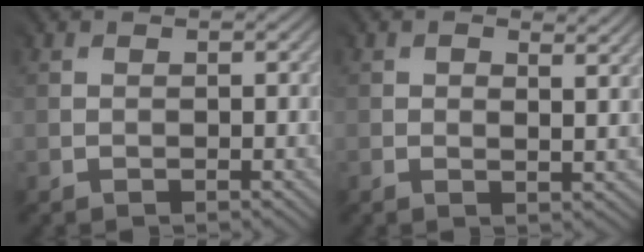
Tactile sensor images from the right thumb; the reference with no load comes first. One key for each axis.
{"total": 3.1, "fx": 1.7, "fy": 1.1, "fz": 2.3, "tx": -0.044, "ty": -0.006, "tz": 0.028}